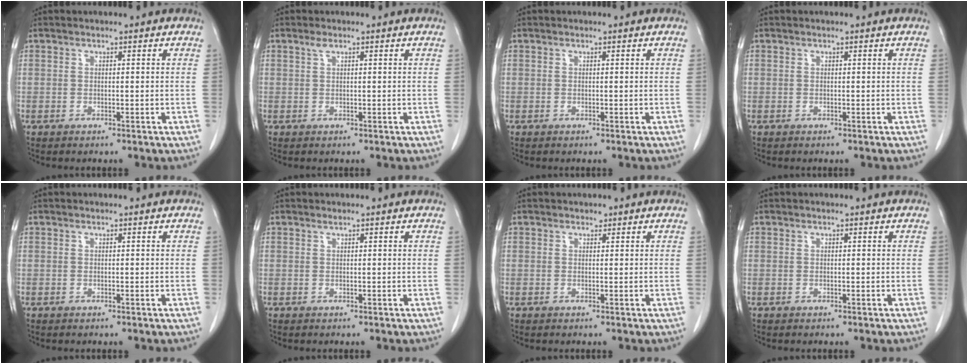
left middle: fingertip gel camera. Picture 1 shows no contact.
{"total": 0.8, "force": [0.5, 0.2, 0.5], "torque": [-0.012, 0.006, 0.009]}
{"total": 0.0}
{"total": 0.0}
{"total": 0.0}
{"total": 0.0}
{"total": 0.6, "force": [0.4, 0.3, 0.1], "torque": [-0.004, -0.001, 0.005]}
{"total": 0.0}